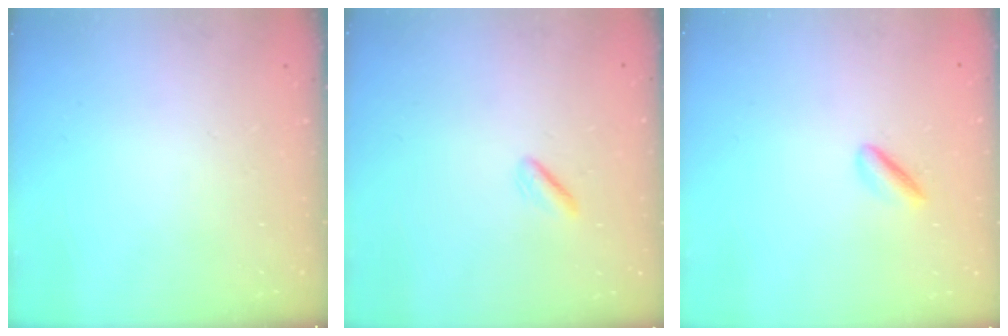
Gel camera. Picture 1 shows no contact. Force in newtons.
{"total": 0.8, "press": 0.4, "slide": 0.6}
{"total": 1.9, "press": 1.9, "slide": 0.4}